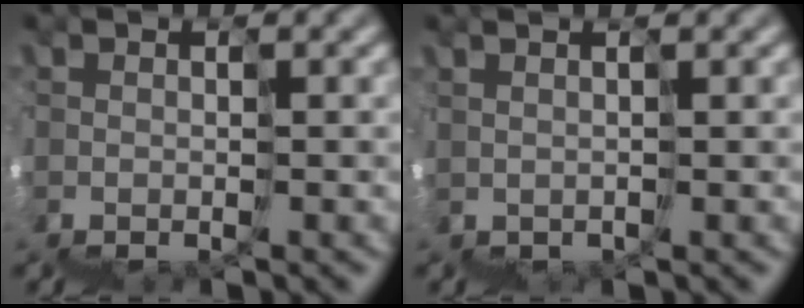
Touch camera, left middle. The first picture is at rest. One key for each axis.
{"total": 2.7, "fx": 1.7, "fy": -1.7, "fz": -1.2, "tx": 0.038, "ty": 0.024, "tz": 0.023}